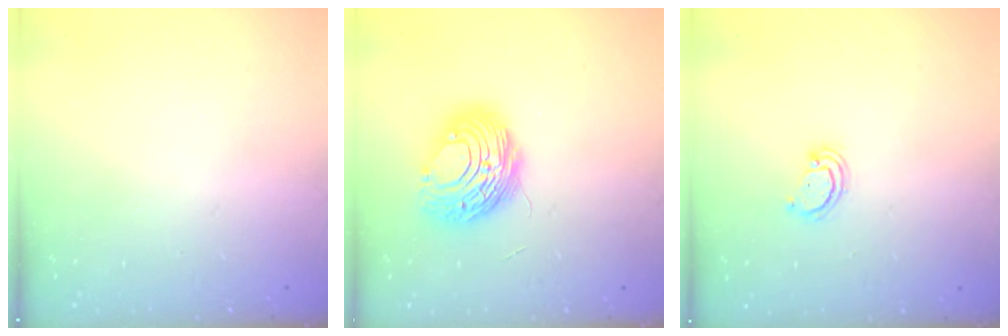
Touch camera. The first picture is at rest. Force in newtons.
{"total": 10.6, "press": 10.5, "slide": 1.5}
{"total": 2.3, "press": 2.3, "slide": 0.3}